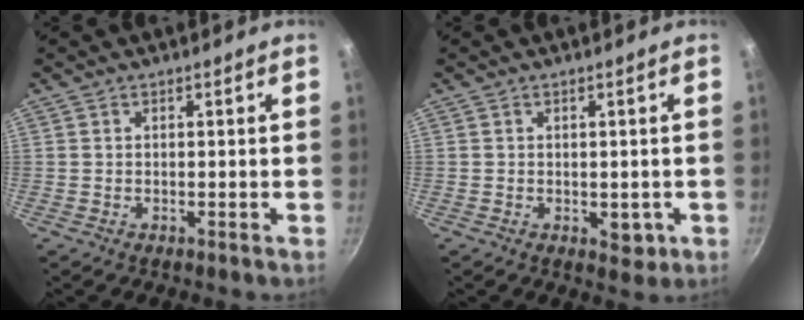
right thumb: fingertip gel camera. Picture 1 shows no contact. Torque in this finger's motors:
{"motor_torque": [0.78, 0.54, 0.56, -0.32, 0.06]}